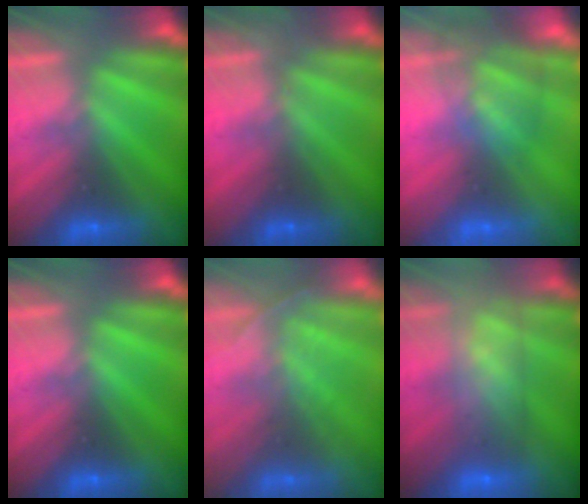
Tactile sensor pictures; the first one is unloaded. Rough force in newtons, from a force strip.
{"total": 4.5}
{"total": 3.9}
{"total": 0.0}
{"total": 1.7}
{"total": 7.5}